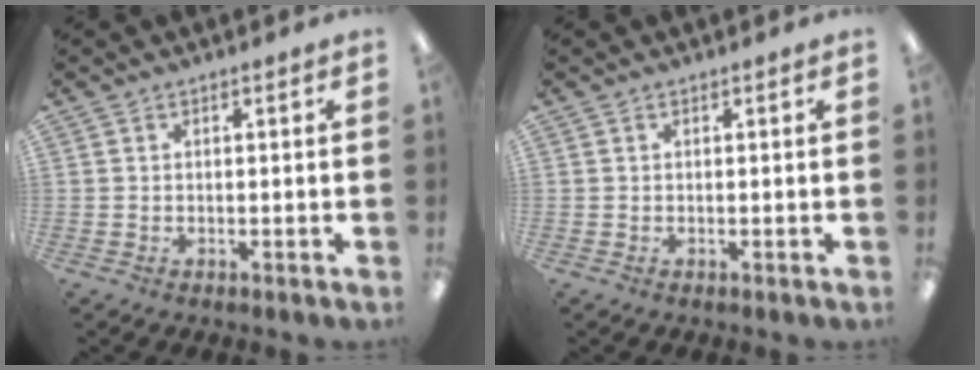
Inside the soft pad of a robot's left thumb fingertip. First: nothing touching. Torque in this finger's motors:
{"motor_torque": [-0.03, 0.03, 0.00, 0.00, 0.00]}